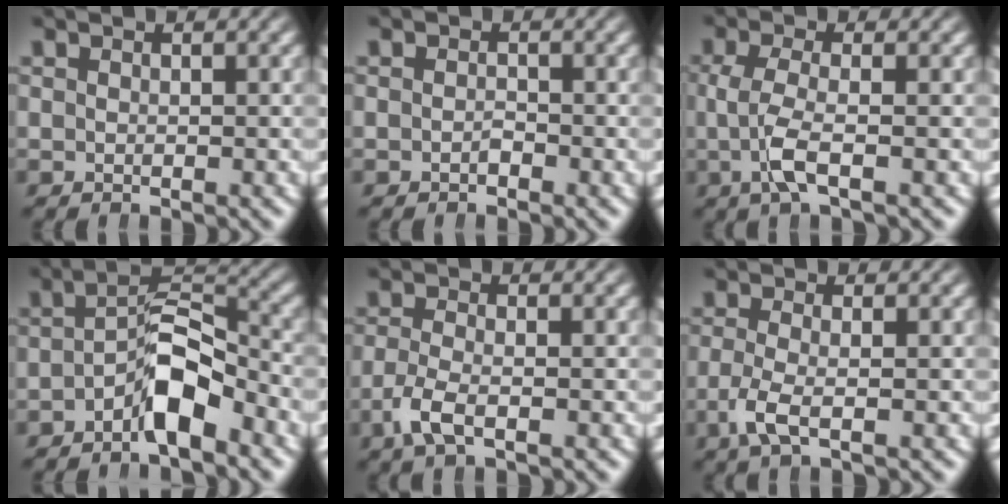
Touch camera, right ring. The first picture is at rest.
{"total": 0.6, "force": [-0.5, 0.4, -0.1], "torque": [-0.004, -0.007, -0.007]}
{"total": 3.4, "force": [-0.5, 1.1, 3.2], "torque": [-0.080, -0.017, -0.003]}
{"total": 4.5, "force": [-2.2, 1.9, 3.4], "torque": [-0.055, -0.005, -0.035]}
{"total": 2.7, "force": [-1.4, 0.9, 2.1], "torque": [-0.055, -0.017, -0.018]}
{"total": 2.6, "force": [-1.2, 0.7, 2.2], "torque": [-0.062, -0.019, -0.013]}